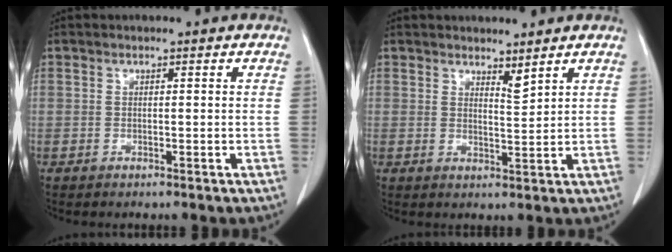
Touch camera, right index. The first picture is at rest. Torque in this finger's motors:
{"motor_torque": [-0.22, 0.31, -0.01, 0.00]}